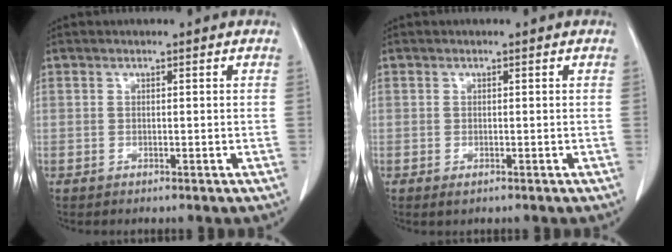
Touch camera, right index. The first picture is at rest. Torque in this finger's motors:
{"motor_torque": [0.28, -0.26, 0.03, 0.01]}